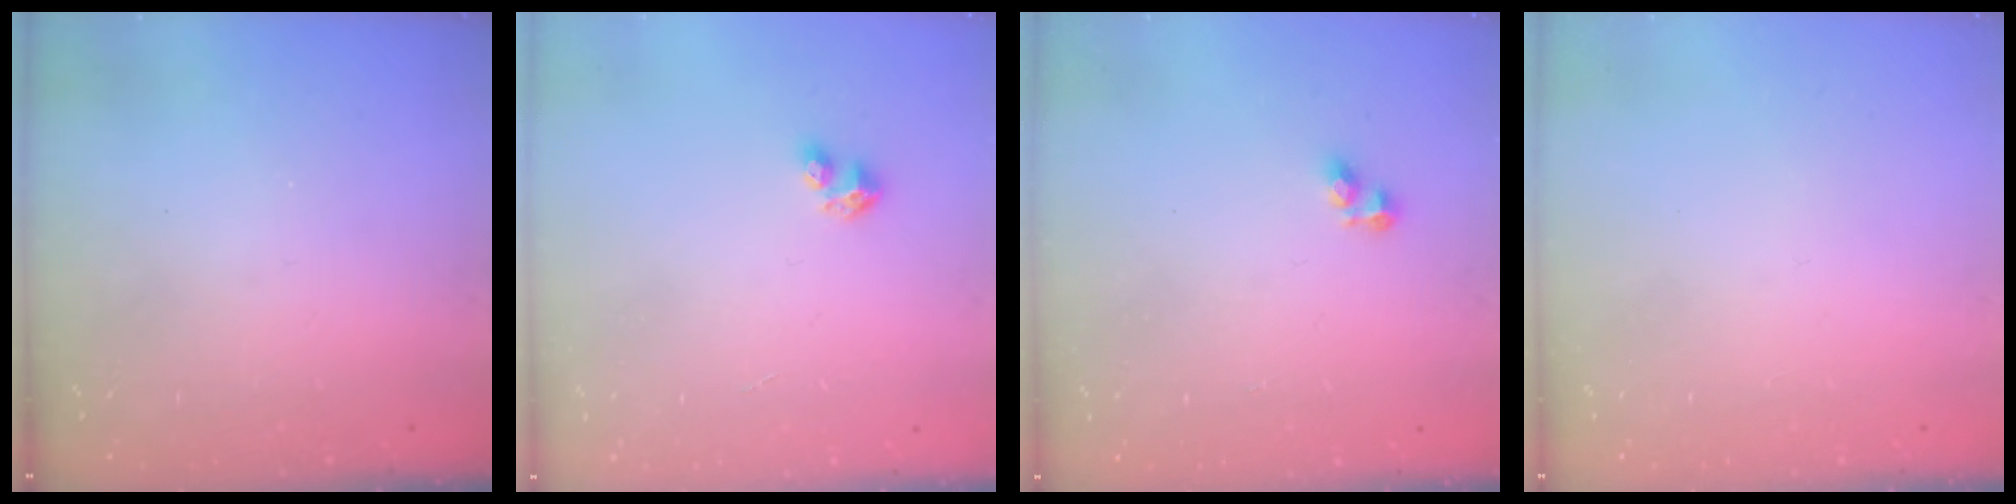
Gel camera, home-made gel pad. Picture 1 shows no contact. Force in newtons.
{"total": 3.0, "press": 2.9, "slide": 0.3}
{"total": 2.8, "press": 2.8, "slide": 0.3}
{"total": 0.0}